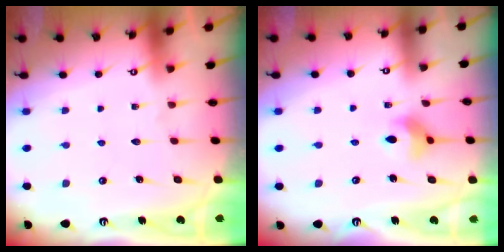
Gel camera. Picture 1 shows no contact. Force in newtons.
{"total": 7.3, "press": 7.2, "slide": 1.2}